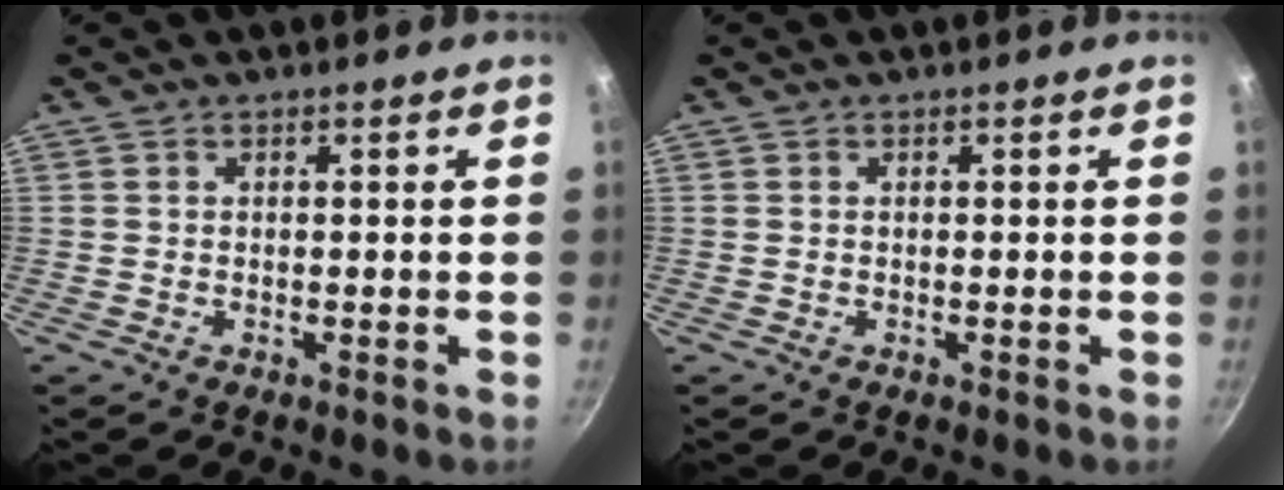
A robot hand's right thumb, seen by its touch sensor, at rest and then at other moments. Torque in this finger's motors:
{"motor_torque": [-0.05, -0.04, 0.00, 0.00, 0.00]}